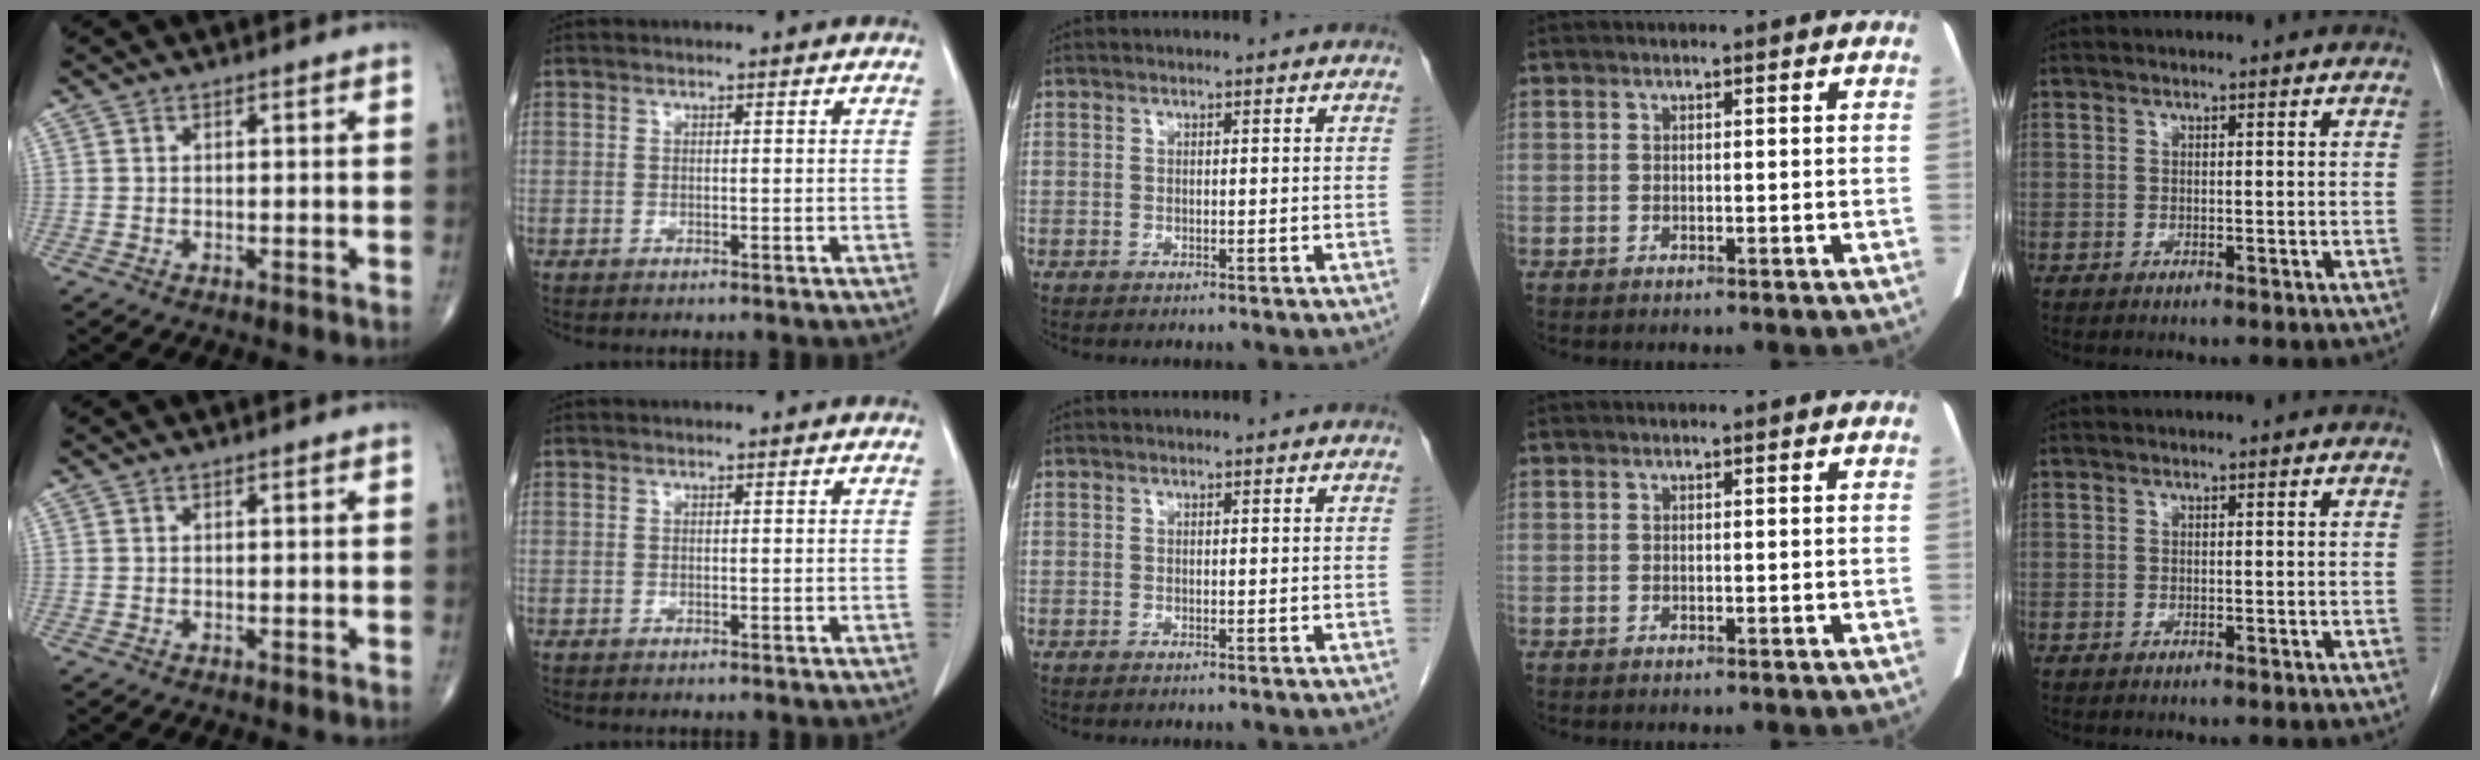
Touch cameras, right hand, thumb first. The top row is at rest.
{}